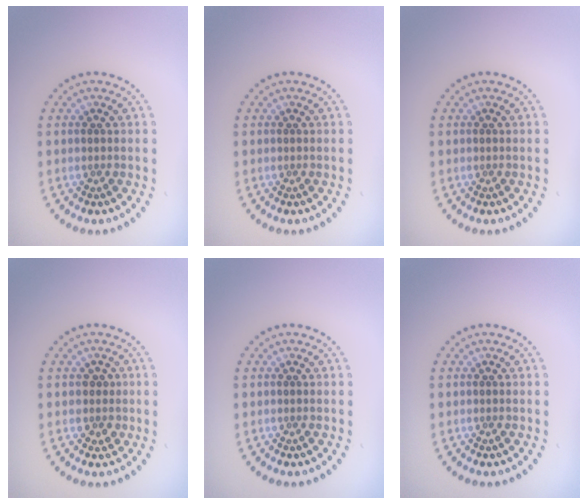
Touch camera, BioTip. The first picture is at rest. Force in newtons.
{"total": 0.0}
{"total": 0.0}
{"total": 1.4, "press": 1.2, "slide": 0.7}
{"total": 0.0}
{"total": 0.0}